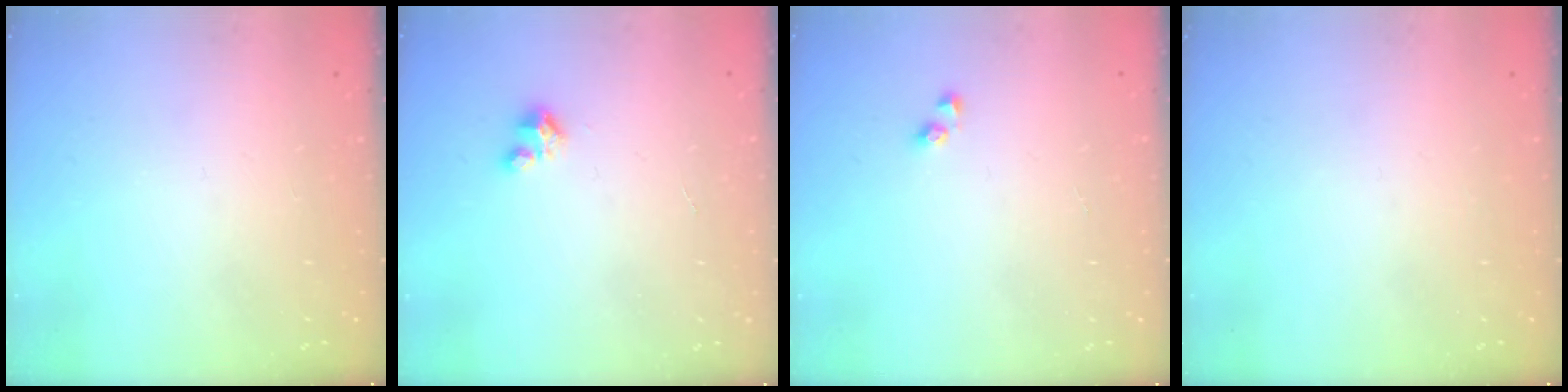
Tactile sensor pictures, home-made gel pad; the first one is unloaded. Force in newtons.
{"total": 2.4, "press": 2.3, "slide": 0.2}
{"total": 3.1, "press": 3.1, "slide": 0.3}
{"total": 0.0}